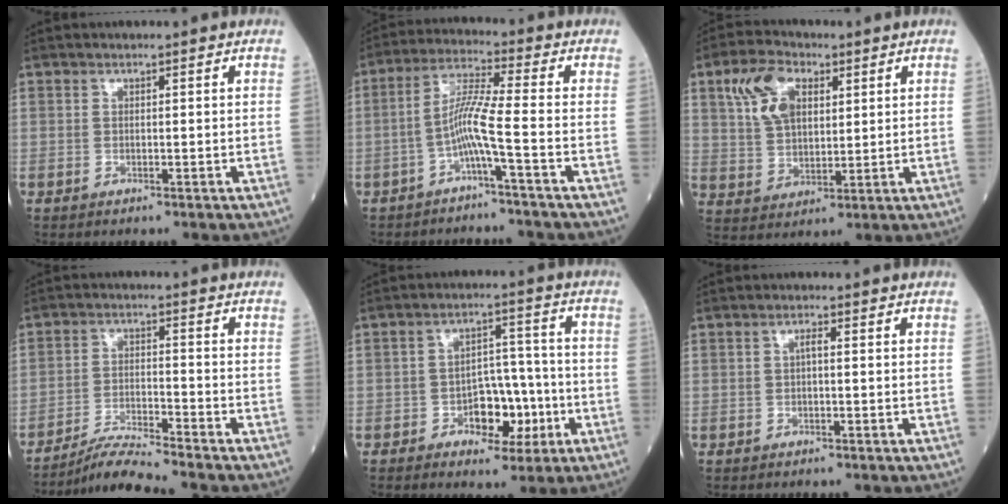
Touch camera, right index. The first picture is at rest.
{"total": 6.0, "force": [-2.3, -0.8, 5.5], "torque": [-0.112, 0.016, -0.043]}
{"total": 9.1, "force": [3.9, 5.4, 6.1], "torque": [-0.133, 0.024, 0.080]}
{"total": 7.0, "force": [-6.7, -1.1, 1.8], "torque": [-0.032, -0.015, -0.121]}
{"total": 7.6, "force": [-2.9, 4.2, 5.7], "torque": [-0.081, 0.018, -0.041]}
{"total": 1.2, "force": [0.0, 0.2, 1.2], "torque": [-0.022, 0.003, -0.001]}